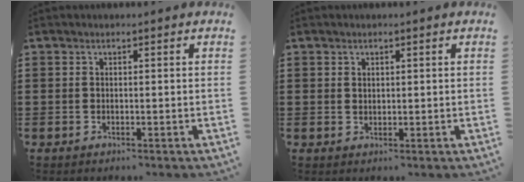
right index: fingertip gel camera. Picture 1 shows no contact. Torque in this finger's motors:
{"motor_torque": [-0.29, 0.55, 0.02, -0.01]}